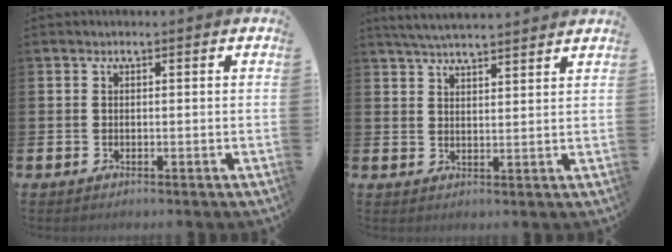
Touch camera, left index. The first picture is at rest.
{"total": 4.5, "force": [4.4, 0.0, 0.8], "torque": [-0.032, -0.016, 0.082]}